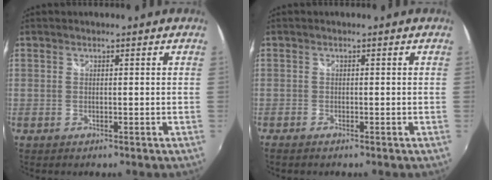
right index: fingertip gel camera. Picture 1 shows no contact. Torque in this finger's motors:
{"motor_torque": [0.29, -0.25, 0.05, 0.00]}